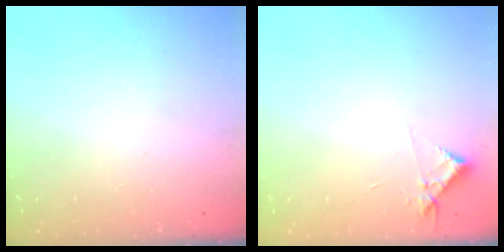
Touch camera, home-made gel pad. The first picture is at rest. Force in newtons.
{"total": 3.9, "press": 3.9, "slide": 0.5}